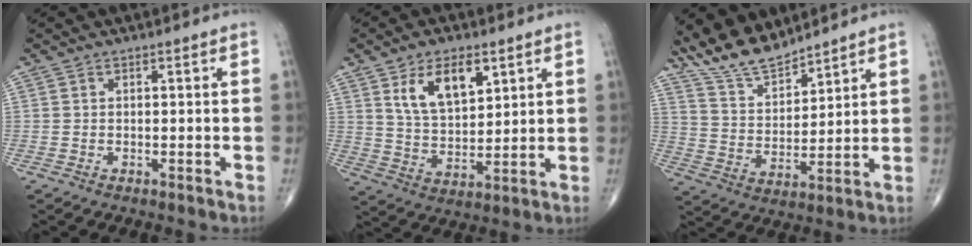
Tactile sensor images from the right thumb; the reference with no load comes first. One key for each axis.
{"total": 11.0, "fx": 5.3, "fy": 5.7, "fz": 7.7, "tx": -0.116, "ty": -0.026, "tz": 0.104}
{"total": 9.9, "fx": 9.2, "fy": 2.6, "fz": 2.7, "tx": -0.040, "ty": -0.052, "tz": 0.186}